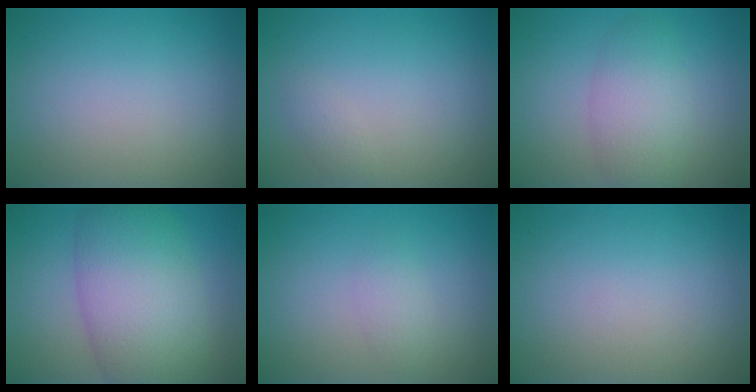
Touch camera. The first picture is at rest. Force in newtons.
{"total": 0.8, "press": 0.8, "slide": 0.0}
{"total": 4.2, "press": 4.2, "slide": 0.2}
{"total": 9.4, "press": 9.4, "slide": 0.7}
{"total": 1.4, "press": 1.4, "slide": 0.0}
{"total": 0.0}